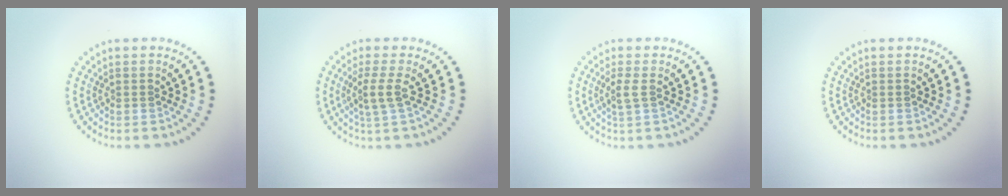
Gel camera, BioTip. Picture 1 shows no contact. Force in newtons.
{"total": 2.2, "press": 1.6, "slide": 1.4}
{"total": 1.5, "press": 1.3, "slide": 0.6}
{"total": 0.0}